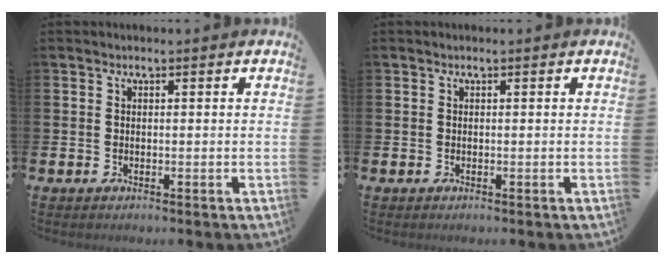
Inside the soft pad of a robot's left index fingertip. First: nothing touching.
{"total": 0.0}